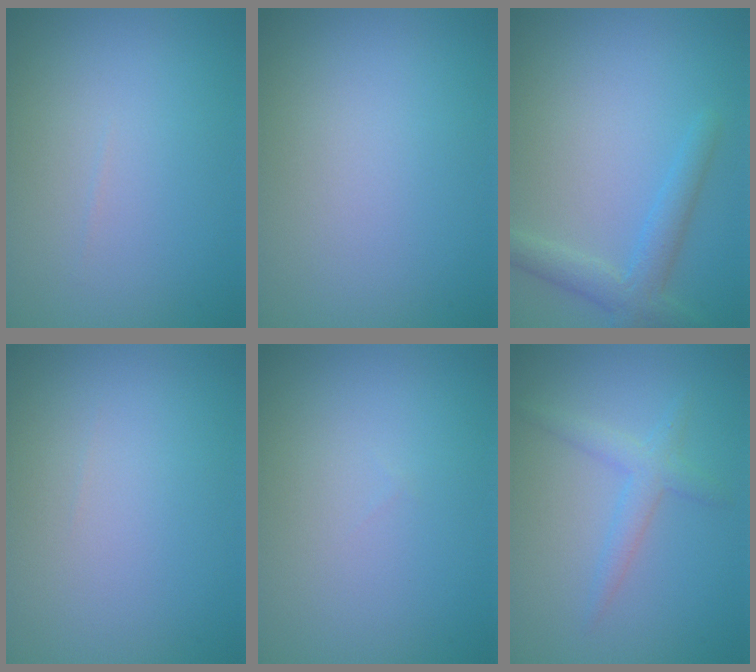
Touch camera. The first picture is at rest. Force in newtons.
{"total": 0.0}
{"total": 2.9, "press": 2.9, "slide": 0.2}
{"total": 0.0}
{"total": 0.0}
{"total": 2.2, "press": 2.2, "slide": 0.2}